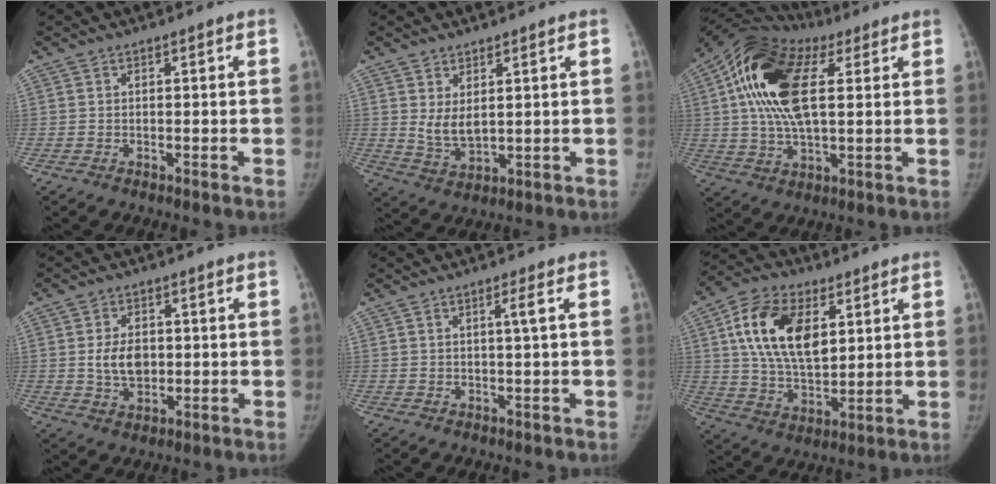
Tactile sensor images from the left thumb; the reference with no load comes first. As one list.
[{"total": 4.6, "force": [1.5, 2.3, 3.7], "torque": [-0.059, -0.024, 0.040]}, {"total": 18.3, "force": [5.1, 9.2, 15.0], "torque": [-0.285, 0.015, 0.080]}, {"total": 6.0, "force": [0.3, 4.1, 4.3], "torque": [-0.063, -0.006, 0.012]}, {"total": 1.8, "force": [0.4, -0.6, 1.7], "torque": [-0.031, -0.004, 0.008]}, {"total": 16.5, "force": [5.2, 9.6, 12.4], "torque": [-0.198, -0.014, 0.094]}]